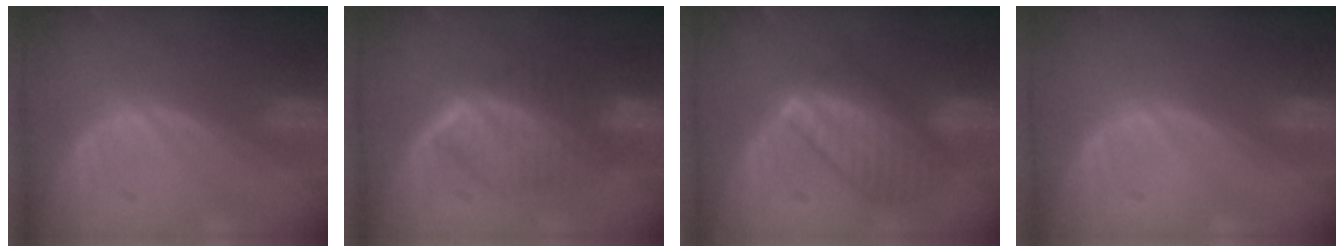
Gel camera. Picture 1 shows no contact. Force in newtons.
{"total": 6.7, "press": 6.7, "slide": 0.7}
{"total": 7.7, "press": 7.7, "slide": 0.3}
{"total": 0.0}